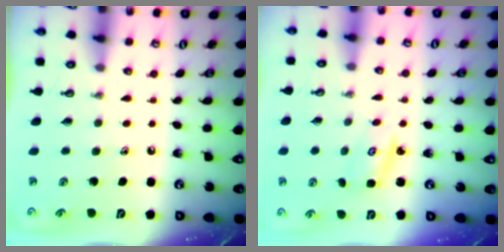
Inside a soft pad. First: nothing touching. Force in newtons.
{"total": 2.8, "press": 2.8, "slide": 0.4}